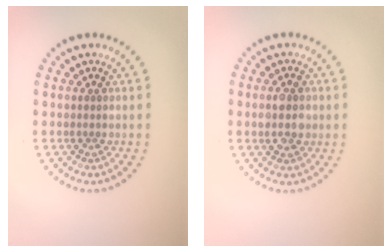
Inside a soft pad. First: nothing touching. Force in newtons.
{"total": 2.8, "press": 2.8, "slide": 0.1}